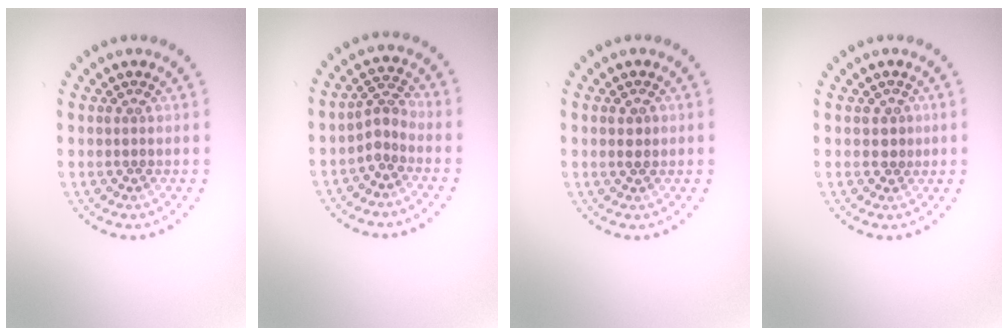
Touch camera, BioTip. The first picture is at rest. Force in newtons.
{"total": 1.9, "press": 1.4, "slide": 1.3}
{"total": 1.1, "press": 1.1, "slide": 0.4}
{"total": 1.0, "press": 0.9, "slide": 0.5}